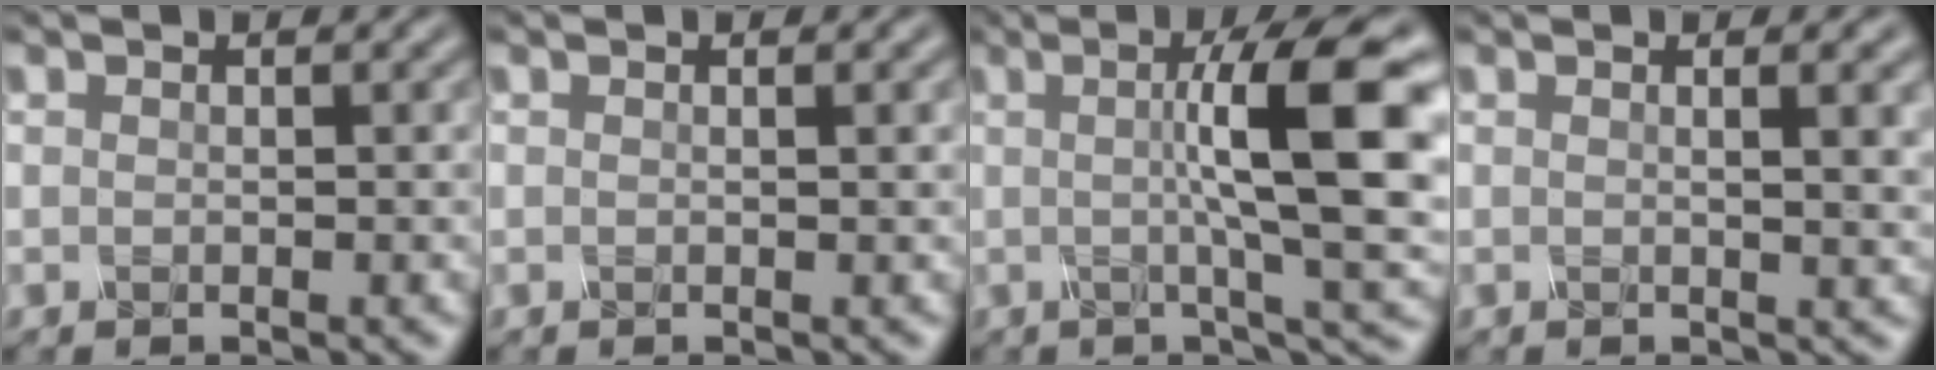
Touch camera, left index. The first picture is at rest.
{"total": 1.1, "force": [0.3, 0.4, 1.0], "torque": [-0.011, 0.003, -0.002]}
{"total": 10.4, "force": [1.1, 1.9, 10.2], "torque": [-0.127, 0.010, 0.013]}
{"total": 4.1, "force": [0.8, 1.4, 3.7], "torque": [-0.030, 0.008, 0.002]}